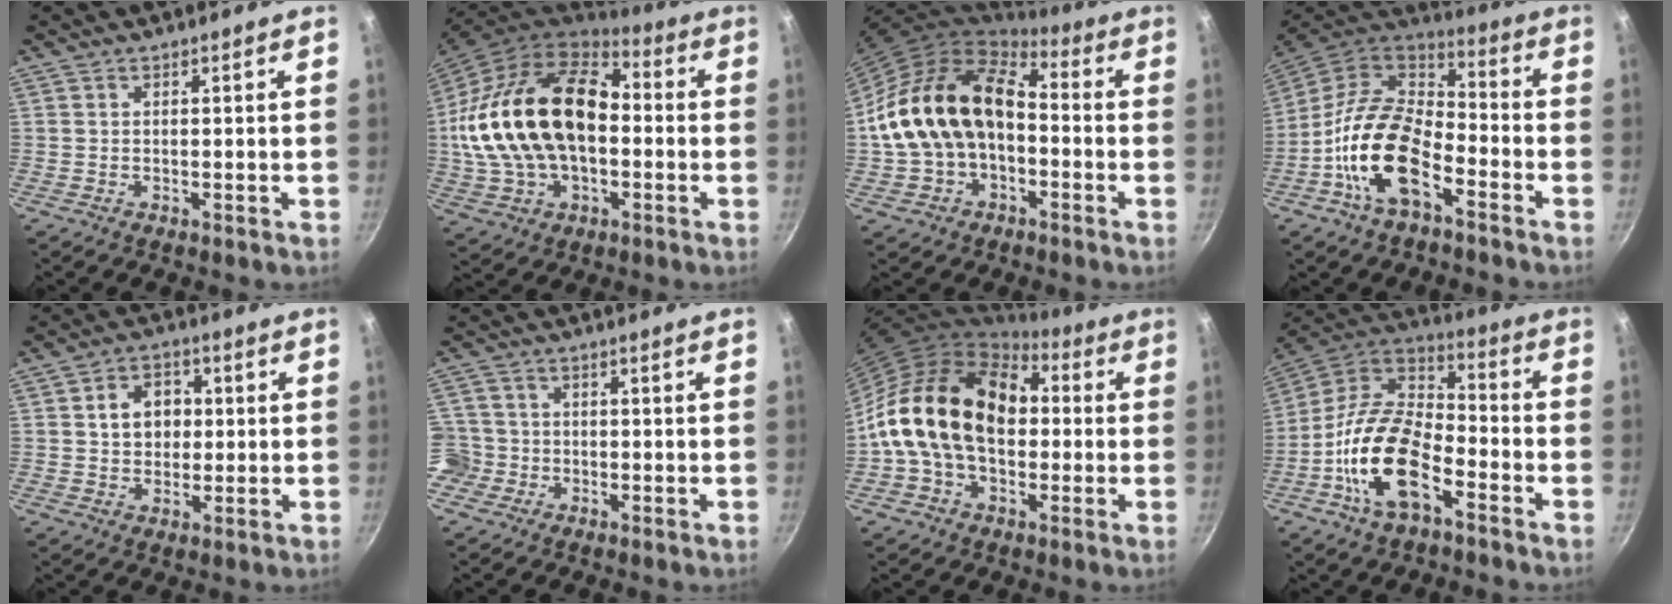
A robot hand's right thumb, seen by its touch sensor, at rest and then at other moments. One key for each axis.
{"total": 25.7, "fx": 0.1, "fy": 16.4, "fz": 19.8, "tx": -0.366, "ty": 0.040, "tz": 0.000}
{"total": 18.7, "fx": -1.2, "fy": 12.9, "fz": 13.5, "tx": -0.232, "ty": 0.052, "tz": -0.023}
{"total": 17.8, "fx": -7.1, "fy": 9.3, "fz": 13.4, "tx": -0.235, "ty": 0.052, "tz": -0.151}
{"total": 7.5, "fx": 1.1, "fy": 6.0, "fz": 4.4, "tx": -0.042, "ty": 0.008, "tz": 0.012}
{"total": 6.5, "fx": -2.5, "fy": 5.9, "fz": 1.2, "tx": -0.007, "ty": 0.030, "tz": -0.052}
{"total": 19.9, "fx": 0.7, "fy": 13.9, "fz": 14.2, "tx": -0.221, "ty": 0.040, "tz": 0.002}
{"total": 18.3, "fx": -7.6, "fy": 9.2, "fz": 13.9, "tx": -0.245, "ty": 0.054, "tz": -0.162}